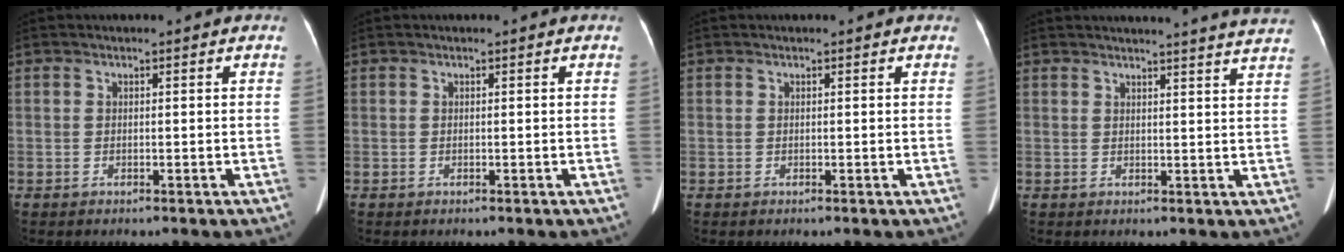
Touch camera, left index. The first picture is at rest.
{"total": 0.0}
{"total": 0.0}
{"total": 12.5, "force": [12.1, -0.7, 3.2], "torque": [-0.032, -0.045, 0.119]}